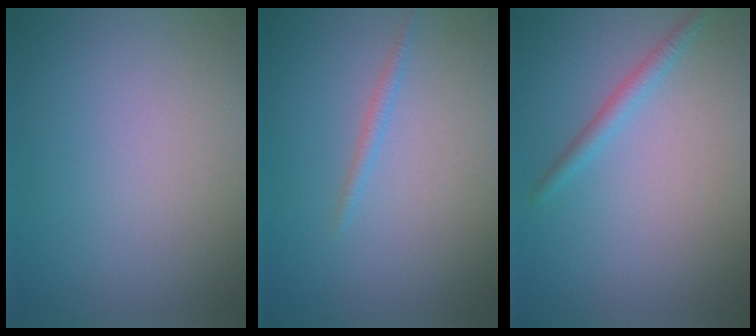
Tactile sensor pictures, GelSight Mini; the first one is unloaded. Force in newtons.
{"total": 0.5, "press": 0.5, "slide": 0.1}
{"total": 1.6, "press": 1.6, "slide": 0.1}